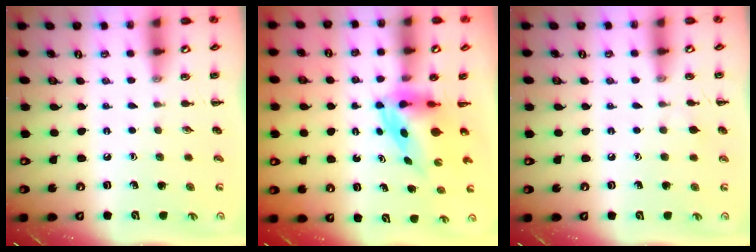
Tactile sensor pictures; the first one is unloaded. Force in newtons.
{"total": 4.0, "press": 3.9, "slide": 1.0}
{"total": 4.6, "press": 4.4, "slide": 1.5}